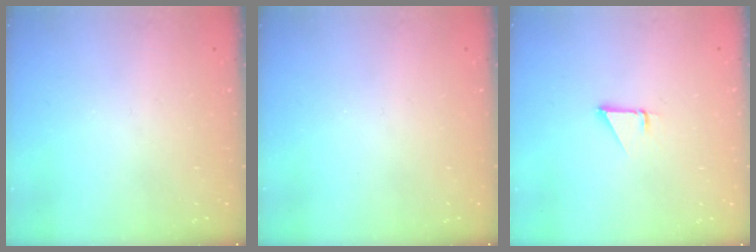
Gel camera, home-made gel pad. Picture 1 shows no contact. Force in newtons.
{"total": 0.0}
{"total": 1.0, "press": 1.0, "slide": 0.1}